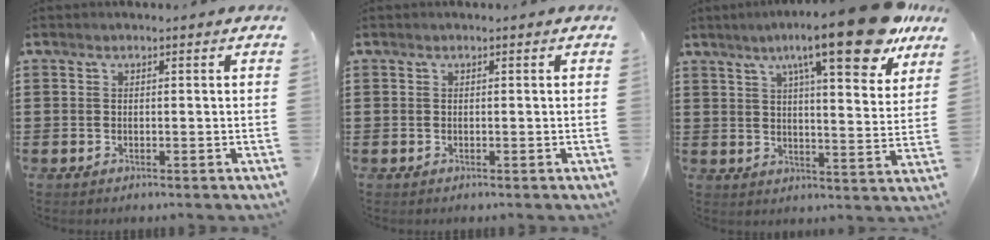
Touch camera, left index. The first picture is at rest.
{"total": 0.0}
{"total": 15.1, "force": [9.8, 2.1, 11.3], "torque": [-0.183, -0.033, 0.151]}